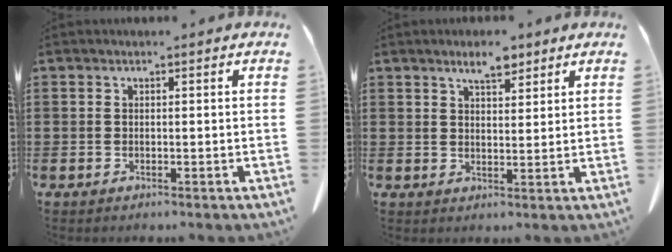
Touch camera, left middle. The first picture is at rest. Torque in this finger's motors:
{"motor_torque": [2.14, 0.00, 0.07, 0.08]}